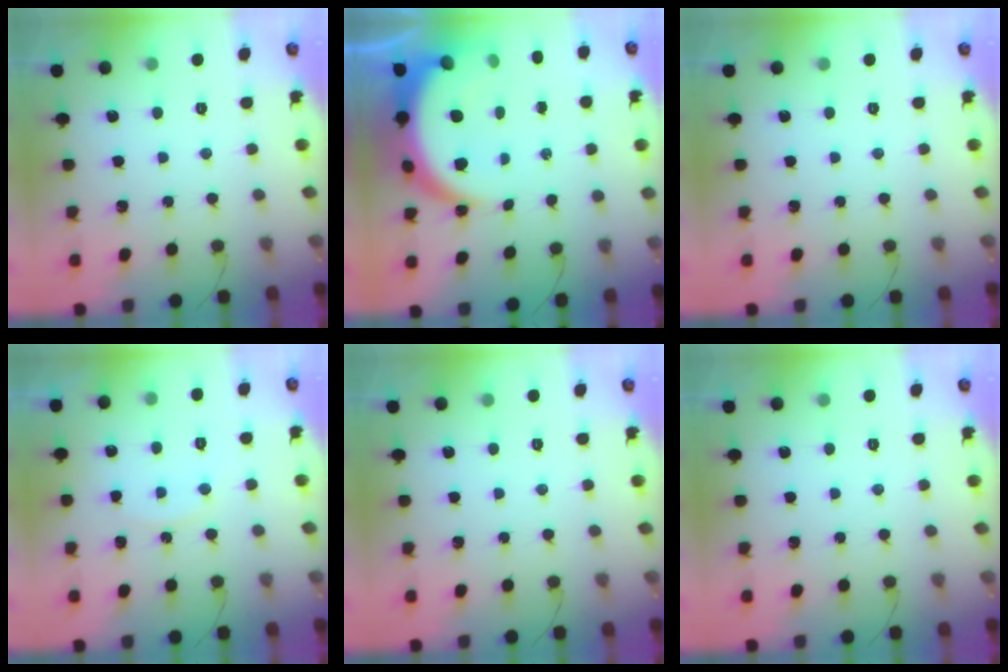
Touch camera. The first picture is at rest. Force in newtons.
{"total": 13.2, "press": 13.1, "slide": 1.4}
{"total": 0.0}
{"total": 5.4, "press": 5.4, "slide": 0.4}
{"total": 0.0}
{"total": 0.0}